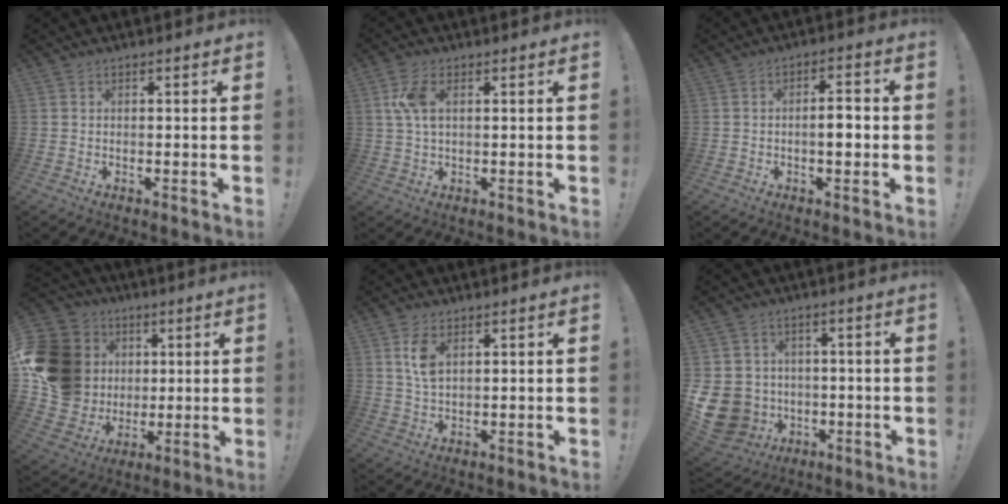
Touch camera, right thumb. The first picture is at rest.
{"total": 6.8, "force": [1.8, 3.4, 5.6], "torque": [-0.123, 0.004, 0.031]}
{"total": 5.3, "force": [-0.9, 1.8, 4.9], "torque": [-0.070, 0.004, -0.022]}
{"total": 20.7, "force": [3.6, 17.7, 10.0], "torque": [-0.198, -0.012, 0.108]}
{"total": 5.7, "force": [2.4, 2.9, 4.3], "torque": [-0.072, -0.007, 0.043]}
{"total": 12.0, "force": [-2.1, 10.9, 4.6], "torque": [-0.110, 0.008, -0.031]}